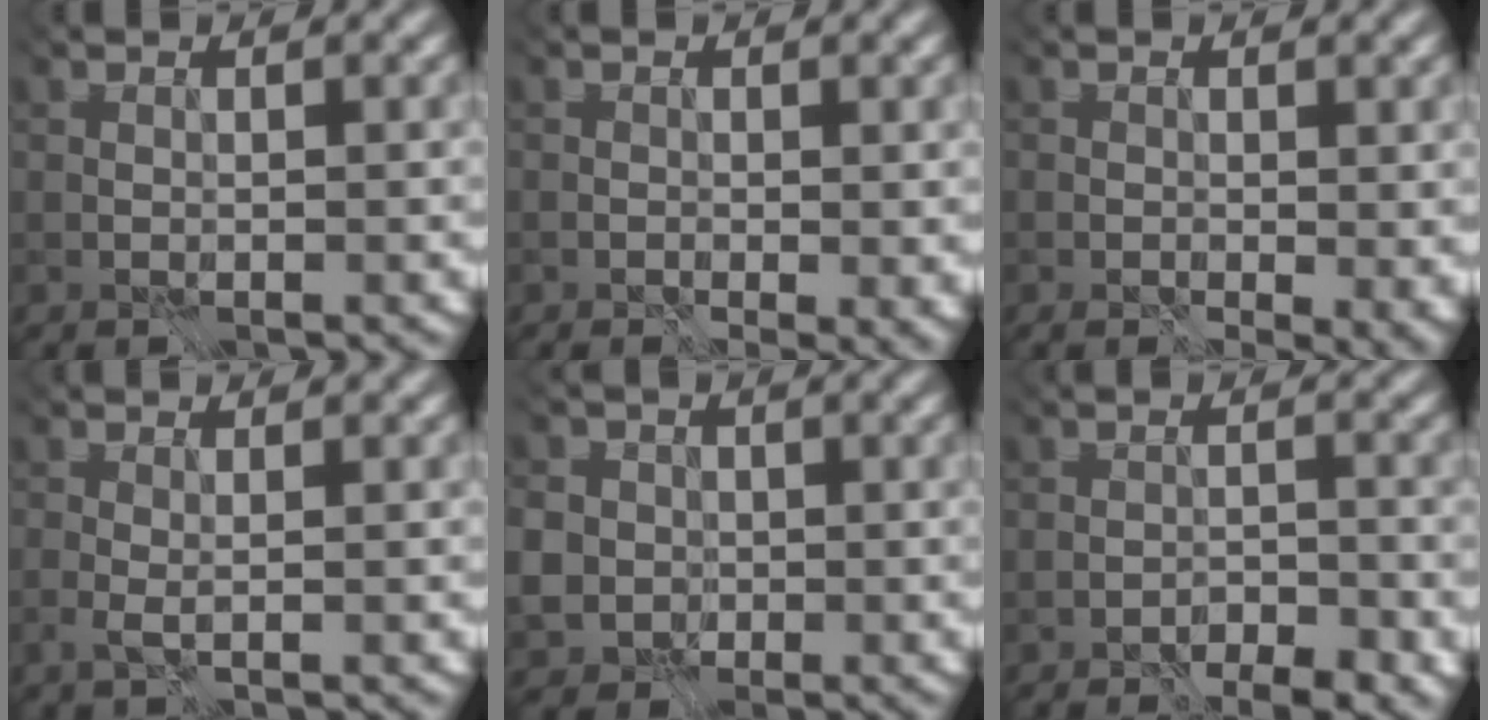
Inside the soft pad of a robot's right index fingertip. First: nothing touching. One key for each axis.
{"total": 1.5, "fx": 0.0, "fy": 0.6, "fz": 1.4, "tx": -0.006, "ty": -0.003, "tz": -0.005}
{"total": 3.7, "fx": 0.8, "fy": 2.0, "fz": 3.0, "tx": -0.022, "ty": -0.002, "tz": 0.012}
{"total": 1.5, "fx": -1.3, "fy": -0.3, "fz": 0.7, "tx": -0.018, "ty": 0.009, "tz": -0.033}
{"total": 9.0, "fx": 0.7, "fy": 8.5, "fz": 3.1, "tx": -0.129, "ty": 0.011, "tz": 0.037}
{"total": 5.4, "fx": -5.3, "fy": 0.6, "fz": 1.1, "tx": 0.018, "ty": -0.004, "tz": -0.078}